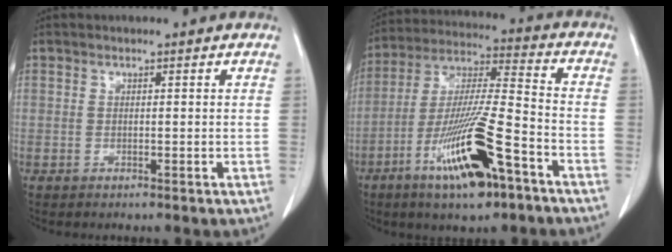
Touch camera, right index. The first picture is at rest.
{"total": 16.8, "force": [-8.7, 2.4, 14.2], "torque": [-0.284, -0.017, -0.149]}